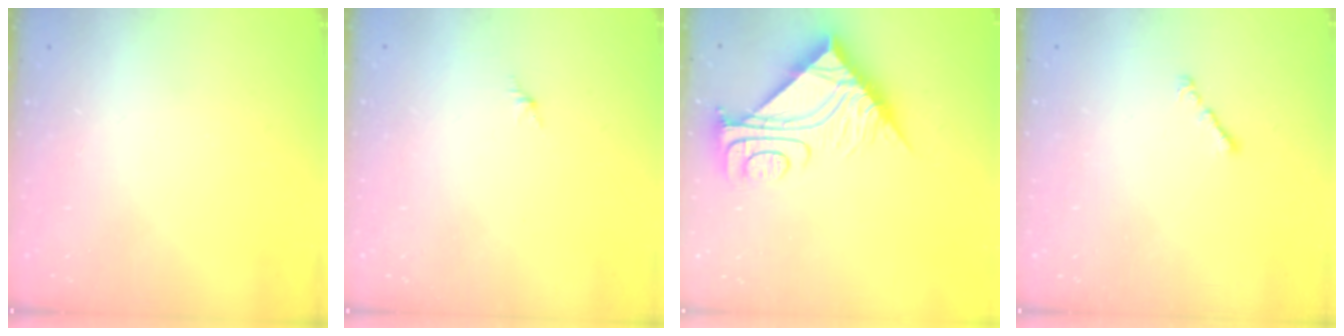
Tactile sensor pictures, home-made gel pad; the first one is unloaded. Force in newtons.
{"total": 0.0}
{"total": 10.4, "press": 10.4, "slide": 1.1}
{"total": 0.9, "press": 0.8, "slide": 0.5}